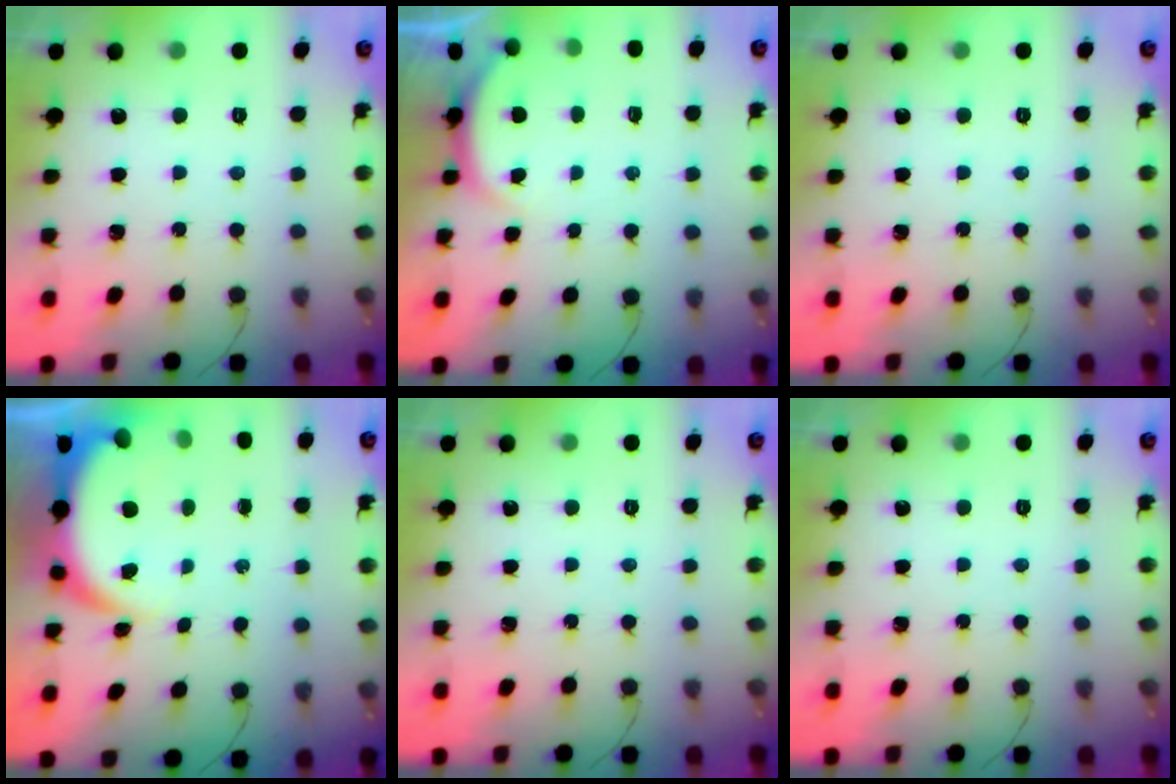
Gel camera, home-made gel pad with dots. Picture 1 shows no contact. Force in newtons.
{"total": 2.9, "press": 2.2, "slide": 1.8}
{"total": 0.0}
{"total": 7.1, "press": 7.0, "slide": 1.5}
{"total": 0.0}
{"total": 0.0}